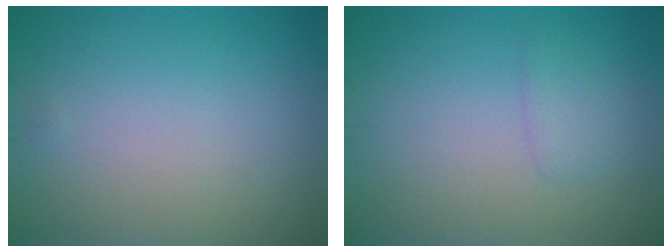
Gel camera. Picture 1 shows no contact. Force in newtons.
{"total": 1.4, "press": 1.4, "slide": 0.1}